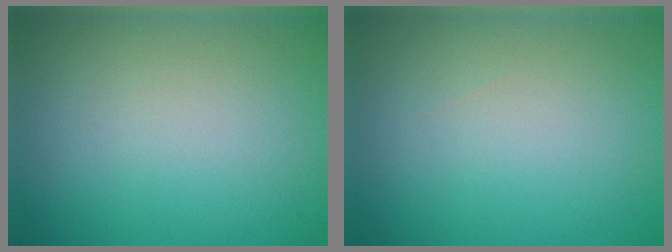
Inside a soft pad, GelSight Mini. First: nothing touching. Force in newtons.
{"total": 0.0}